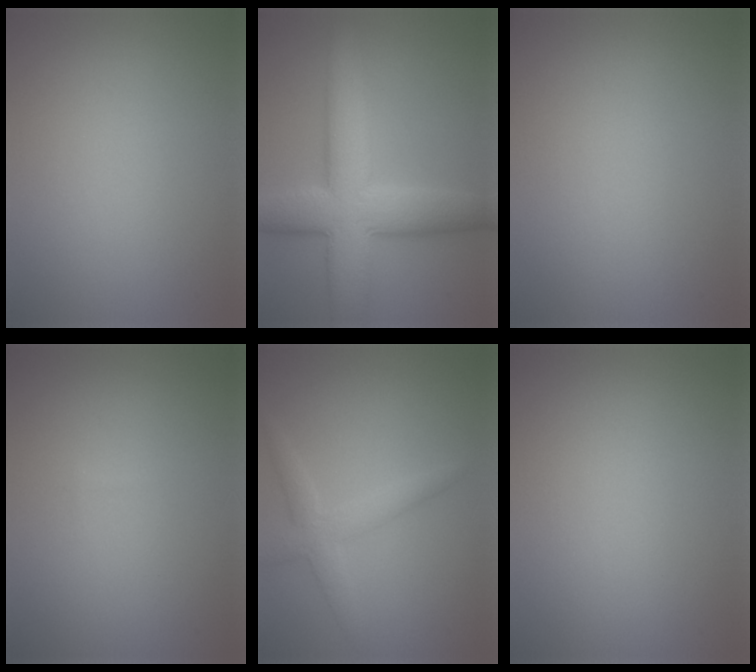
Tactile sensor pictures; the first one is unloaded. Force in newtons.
{"total": 8.9, "press": 8.9, "slide": 0.3}
{"total": 0.0}
{"total": 0.0}
{"total": 2.8, "press": 2.8, "slide": 0.1}
{"total": 0.0}